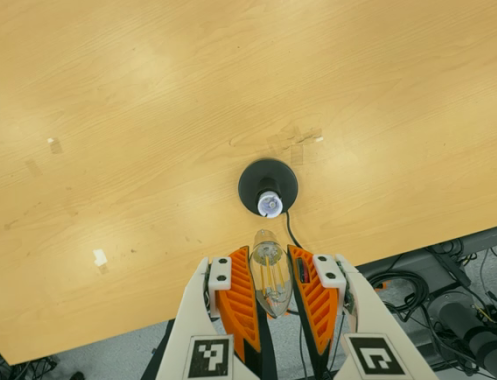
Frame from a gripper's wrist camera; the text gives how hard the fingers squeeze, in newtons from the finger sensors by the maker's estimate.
{"total": 13.7, "left": 14.1, "right": 13.3}